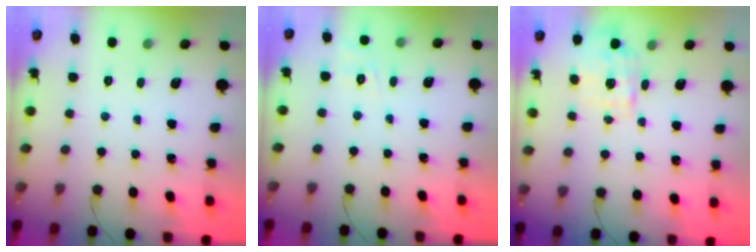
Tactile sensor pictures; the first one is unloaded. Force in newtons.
{"total": 2.0, "press": 0.9, "slide": 1.8}
{"total": 1.9, "press": 1.9, "slide": 0.5}